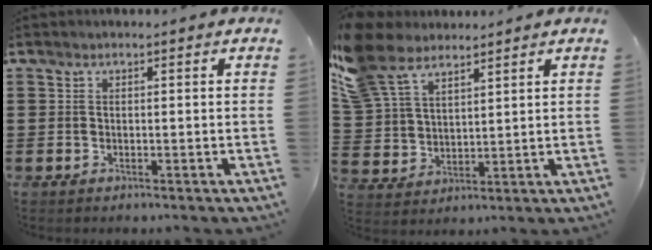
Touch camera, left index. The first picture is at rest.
{"total": 10.2, "force": [7.7, 5.0, 4.5], "torque": [-0.134, -0.014, 0.146]}